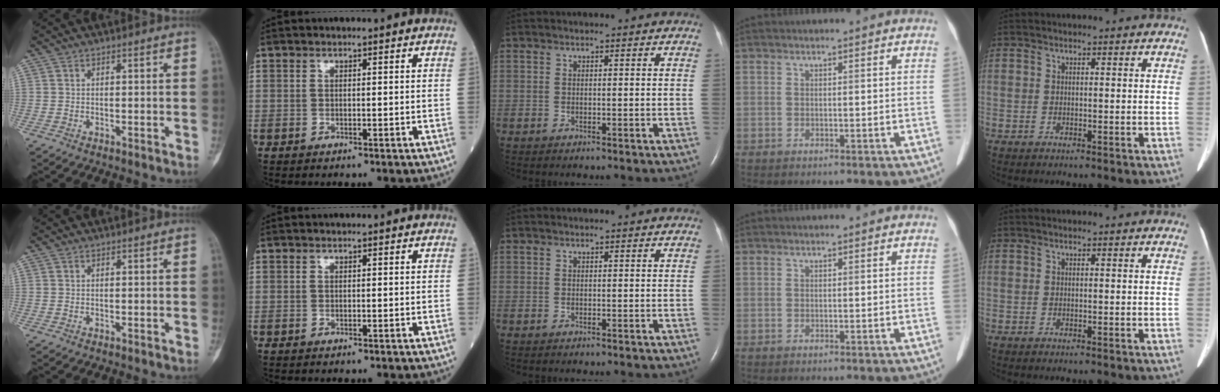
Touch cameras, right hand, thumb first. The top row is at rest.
{}